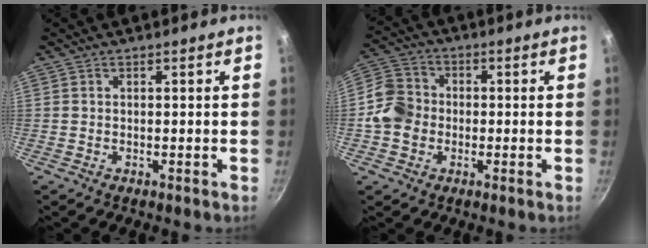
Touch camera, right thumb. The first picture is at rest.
{"total": 8.1, "force": [-1.3, 7.0, 3.8], "torque": [-0.048, 0.017, -0.044]}